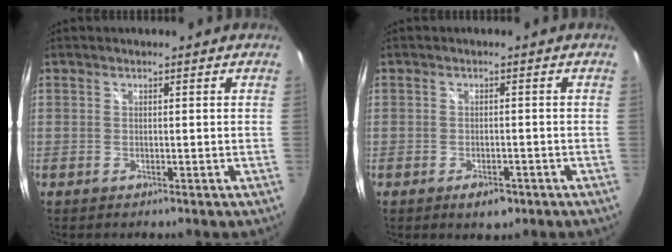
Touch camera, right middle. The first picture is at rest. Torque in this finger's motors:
{"motor_torque": [0.57, -0.59, 0.13, 0.06]}